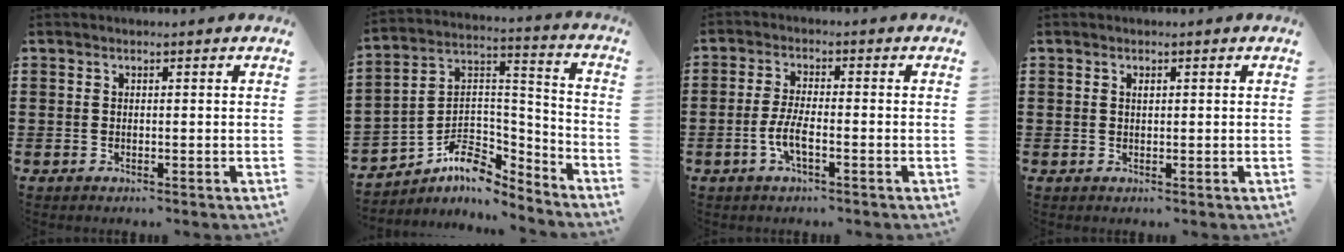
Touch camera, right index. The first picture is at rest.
{"total": 8.0, "force": [-5.7, 4.1, 3.9], "torque": [-0.087, -0.002, -0.108]}
{"total": 4.2, "force": [-1.7, 1.0, 3.7], "torque": [-0.084, -0.004, -0.036]}
{"total": 0.7, "force": [0.3, 0.3, 0.6], "torque": [-0.013, 0.002, 0.005]}